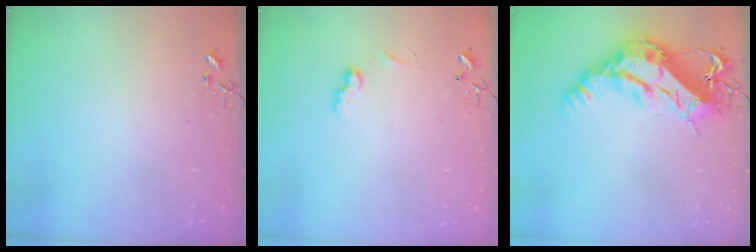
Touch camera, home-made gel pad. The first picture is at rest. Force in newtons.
{"total": 7.6, "press": 7.6, "slide": 0.7}
{"total": 20.3, "press": 20.2, "slide": 2.1}